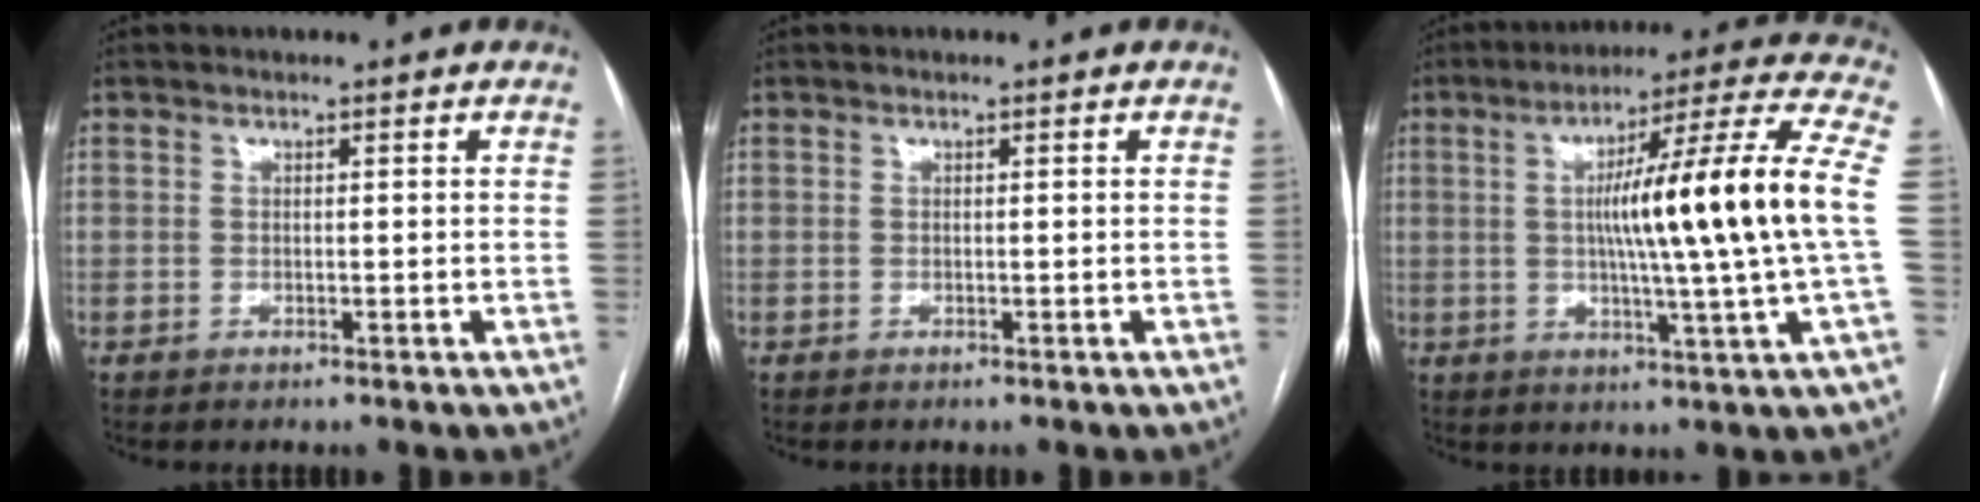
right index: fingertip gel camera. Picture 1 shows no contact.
{"total": 0.0}
{"total": 18.5, "force": [0.9, -1.9, 18.4], "torque": [-0.278, 0.003, 0.000]}